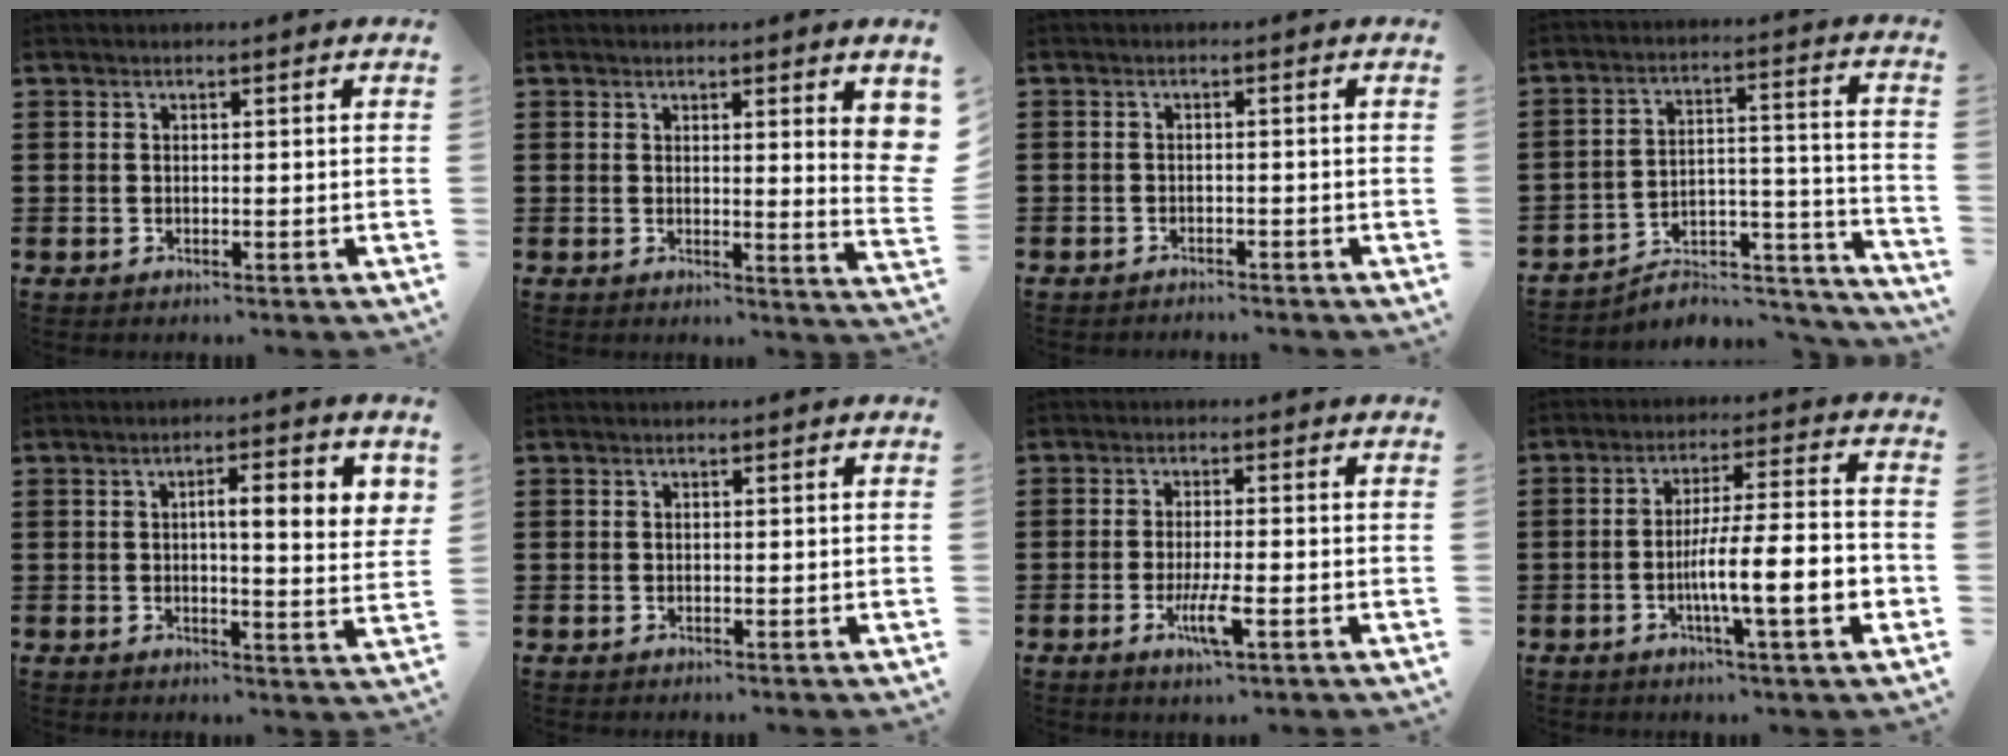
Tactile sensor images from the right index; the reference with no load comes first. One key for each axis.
{"total": 3.4, "fx": 1.6, "fy": 0.3, "fz": 3.0, "tx": -0.046, "ty": -0.008, "tz": 0.026}
{"total": 1.4, "fx": -1.4, "fy": 0.2, "fz": 0.0, "tx": -0.005, "ty": 0.002, "tz": -0.031}
{"total": 4.8, "fx": -4.1, "fy": 1.9, "fz": 1.6, "tx": -0.030, "ty": 0.001, "tz": -0.083}
{"total": 6.2, "fx": 1.3, "fy": 1.1, "fz": 5.9, "tx": -0.097, "ty": -0.004, "tz": 0.015}
{"total": 0.0}
{"total": 5.1, "fx": -2.0, "fy": 0.8, "fz": 4.6, "tx": -0.088, "ty": -0.011, "tz": -0.036}
{"total": 10.9, "fx": -3.1, "fy": 1.8, "fz": 10.3, "tx": -0.162, "ty": -0.006, "tz": -0.058}